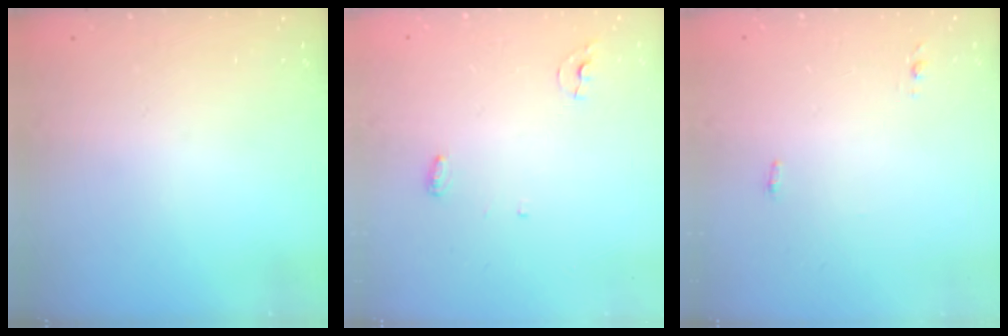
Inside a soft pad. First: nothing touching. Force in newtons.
{"total": 3.8, "press": 3.8, "slide": 0.3}
{"total": 3.4, "press": 3.2, "slide": 1.1}